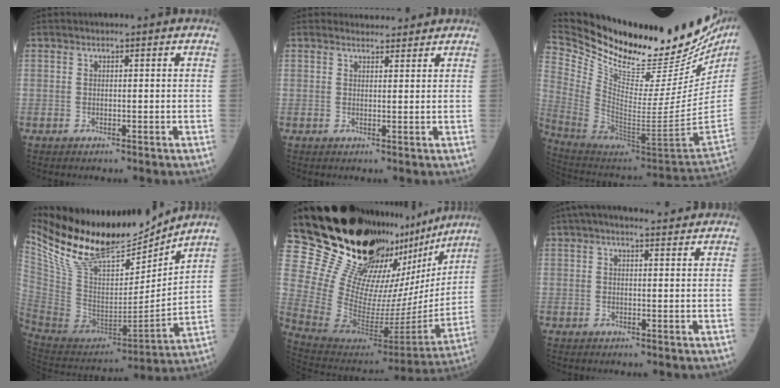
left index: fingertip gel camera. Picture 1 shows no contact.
{"total": 2.9, "force": [2.7, 0.9, 0.0], "torque": [0.001, 0.007, 0.036]}
{"total": 36.6, "force": [30.2, 7.9, 19.0], "torque": [-0.339, -0.092, 0.439]}
{"total": 26.3, "force": [22.3, 6.6, 12.4], "torque": [-0.245, -0.019, 0.381]}
{"total": 33.0, "force": [28.0, 9.0, 14.9], "torque": [-0.241, -0.088, 0.405]}
{"total": 6.2, "force": [5.2, 1.5, 3.0], "torque": [-0.048, 0.031, 0.075]}